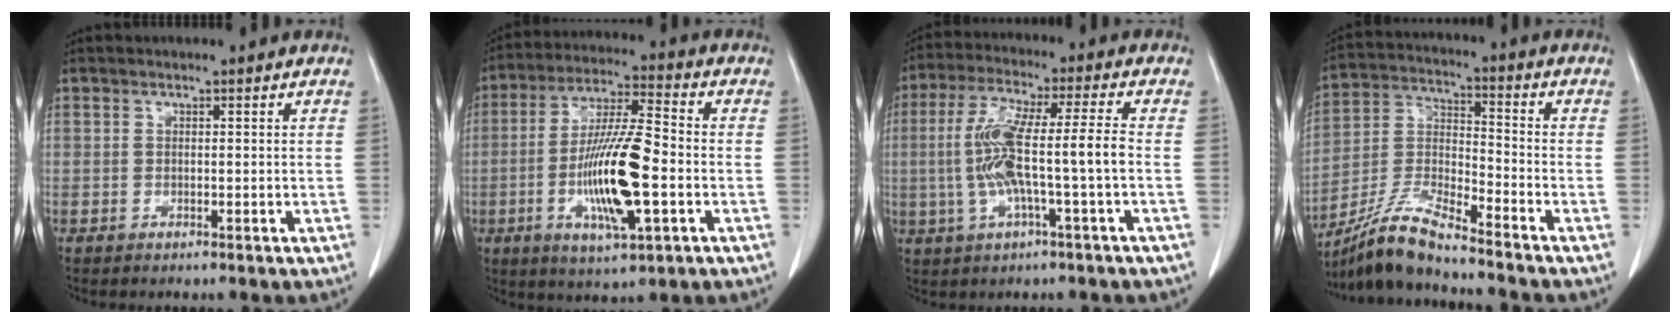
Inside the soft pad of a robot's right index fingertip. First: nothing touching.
{"total": 14.6, "force": [-3.2, 2.2, 14.1], "torque": [-0.267, -0.006, -0.056]}
{"total": 11.0, "force": [-1.3, 0.3, 10.9], "torque": [-0.217, 0.021, -0.026]}
{"total": 10.0, "force": [-9.1, -0.3, 4.2], "torque": [-0.092, -0.010, -0.178]}